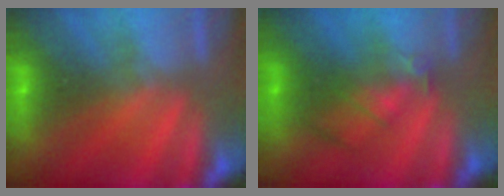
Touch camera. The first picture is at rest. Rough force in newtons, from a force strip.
{"total": 2.4}